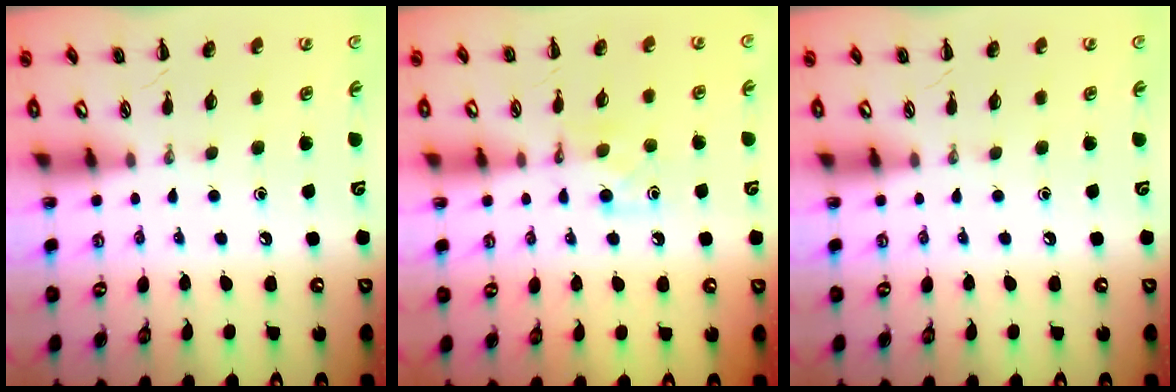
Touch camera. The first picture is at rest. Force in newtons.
{"total": 5.1, "press": 4.9, "slide": 1.4}
{"total": 0.0}